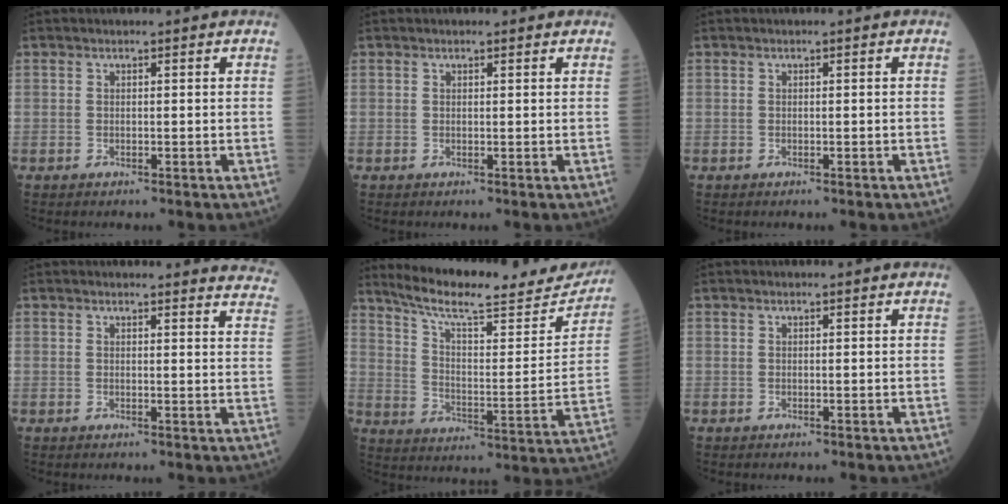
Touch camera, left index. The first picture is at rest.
{"total": 0.7, "force": [0.6, 0.3, 0.2], "torque": [-0.011, -0.005, 0.007]}
{"total": 0.0}
{"total": 10.7, "force": [10.6, 0.9, 0.8], "torque": [0.027, -0.067, 0.076]}
{"total": 22.4, "force": [20.3, 4.2, 8.7], "torque": [-0.132, -0.020, 0.281]}
{"total": 0.6, "force": [0.6, 0.0, 0.1], "torque": [-0.006, -0.001, 0.010]}